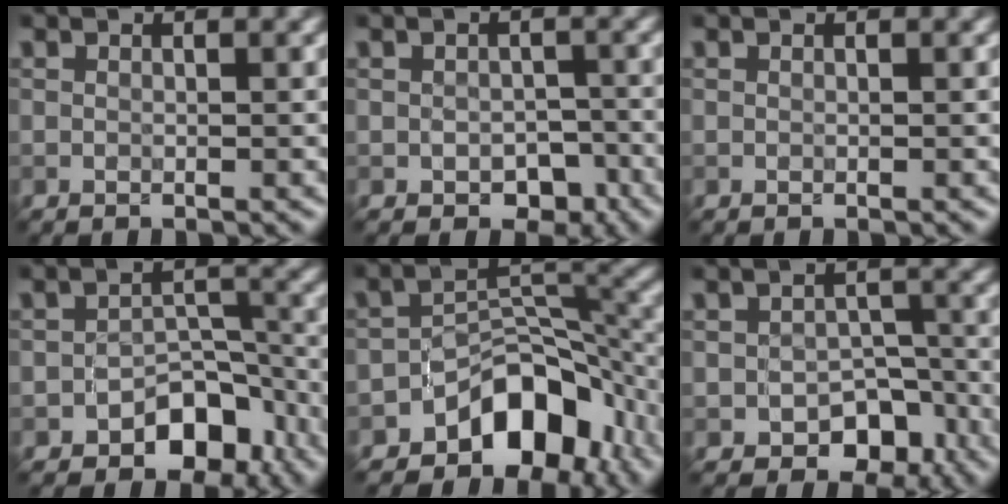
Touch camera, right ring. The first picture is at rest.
{"total": 2.9, "force": [-1.4, 2.0, 1.6], "torque": [-0.016, -0.004, -0.018]}
{"total": 0.0}
{"total": 5.4, "force": [-3.4, 3.3, 2.6], "torque": [-0.017, 0.004, -0.054]}
{"total": 8.4, "force": [-5.0, 4.9, 4.6], "torque": [-0.043, -0.001, -0.082]}
{"total": 4.8, "force": [-2.4, 3.4, 2.4], "torque": [-0.017, -0.005, -0.030]}